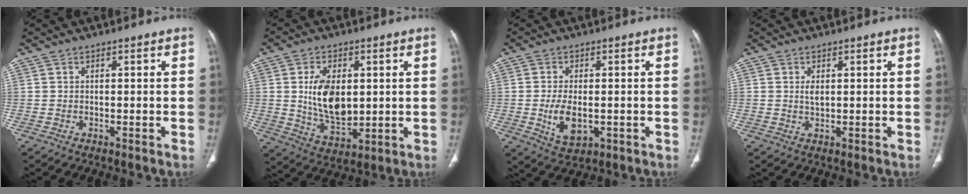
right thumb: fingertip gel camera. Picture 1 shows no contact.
{"total": 12.1, "force": [1.5, 7.3, 9.6], "torque": [-0.151, -0.018, 0.039]}
{"total": 7.1, "force": [-1.2, 4.0, 5.7], "torque": [-0.102, -0.007, -0.011]}
{"total": 2.0, "force": [0.5, 1.1, 1.6], "torque": [-0.028, -0.004, 0.011]}